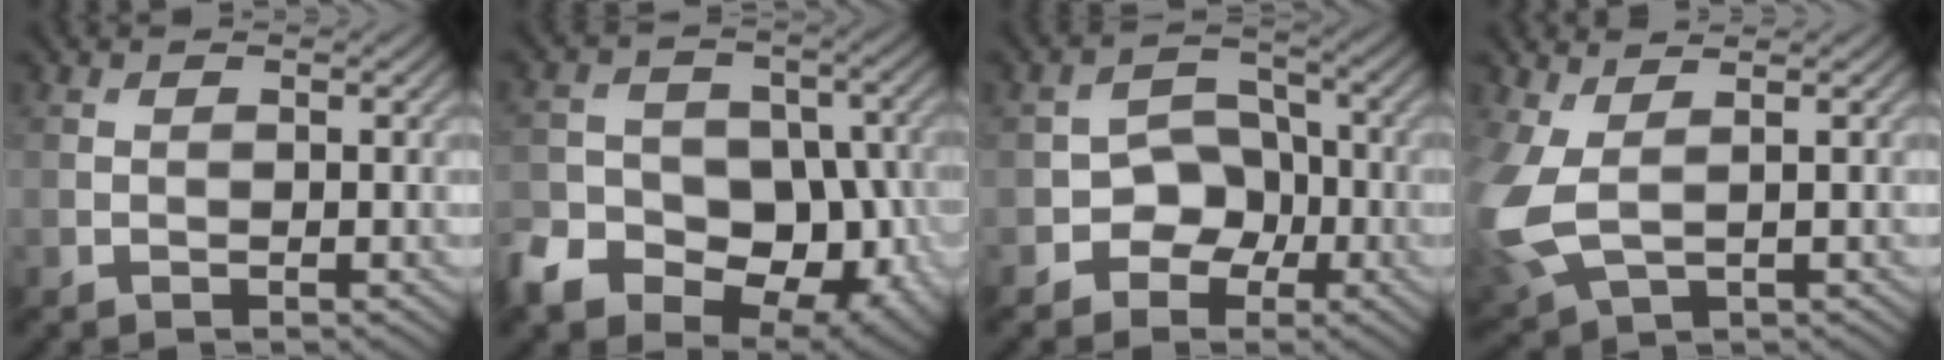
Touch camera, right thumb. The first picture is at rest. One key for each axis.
{"total": 12.9, "fx": -5.9, "fy": 9.0, "fz": 7.0, "tx": -0.145, "ty": -0.014, "tz": -0.101}
{"total": 5.0, "fx": -2.2, "fy": 4.0, "fz": 2.1, "tx": -0.020, "ty": 0.008, "tz": -0.054}
{"total": 6.9, "fx": 0.5, "fy": 3.9, "fz": 5.7, "tx": -0.167, "ty": -0.007, "tz": 0.010}